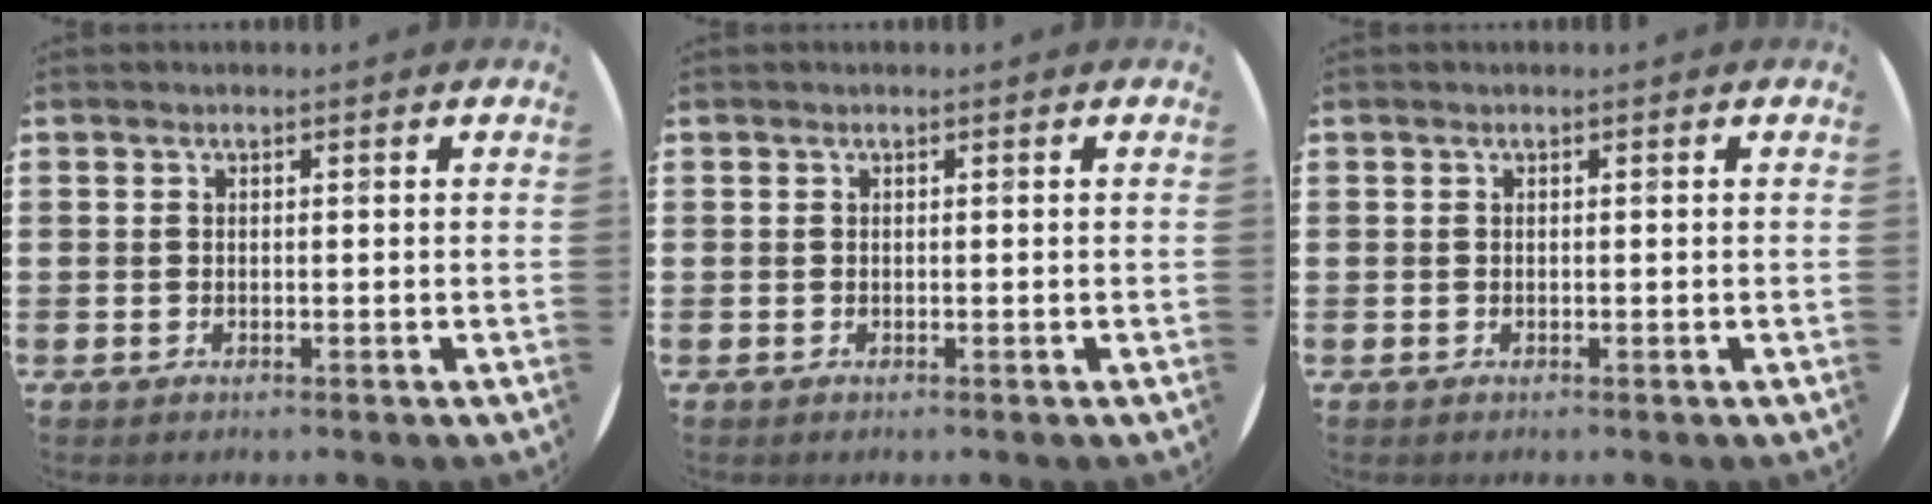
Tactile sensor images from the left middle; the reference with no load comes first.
{"total": 0.0}
{"total": 0.0}